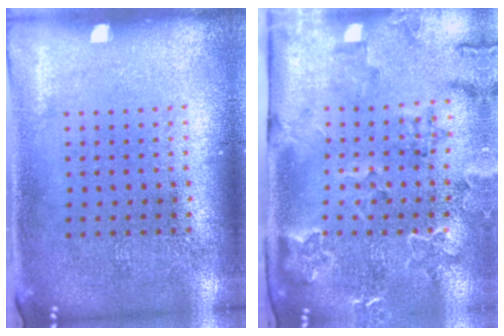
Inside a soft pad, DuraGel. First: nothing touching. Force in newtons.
{"total": 2.3, "press": 2.3, "slide": 0.1}